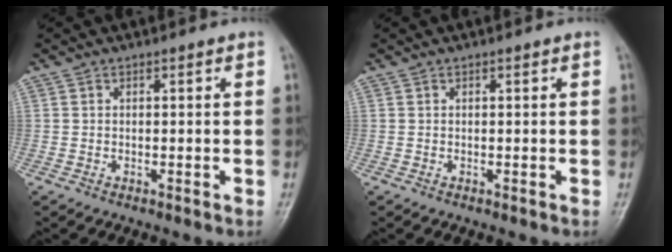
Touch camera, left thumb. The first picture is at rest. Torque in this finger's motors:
{"motor_torque": [0.00, 0.00, -0.01, 0.01, 0.00]}